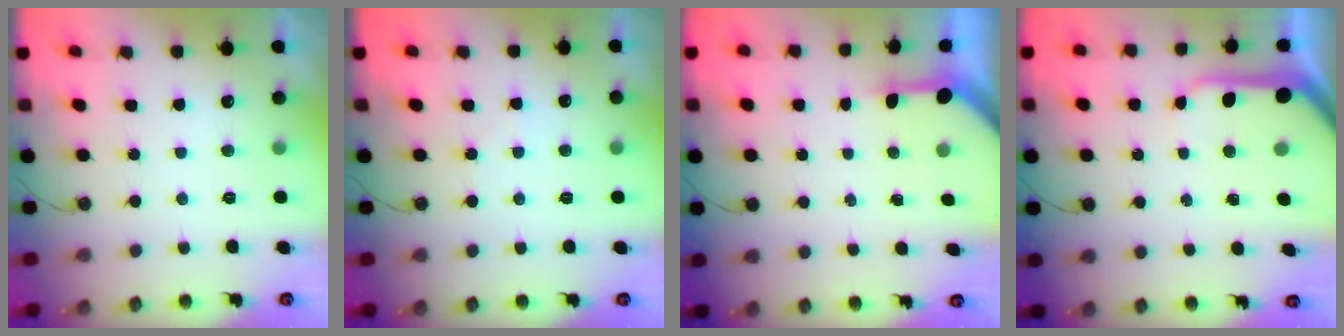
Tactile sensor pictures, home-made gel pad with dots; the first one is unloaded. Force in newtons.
{"total": 3.4, "press": 3.4, "slide": 0.6}
{"total": 3.5, "press": 3.5, "slide": 0.4}
{"total": 9.5, "press": 9.4, "slide": 1.0}